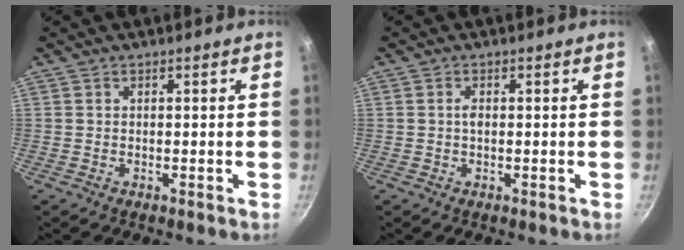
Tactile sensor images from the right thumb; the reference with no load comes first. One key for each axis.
{"total": 1.2, "fx": 0.0, "fy": 0.6, "fz": 1.0, "tx": -0.018, "ty": 0.003, "tz": -0.001}